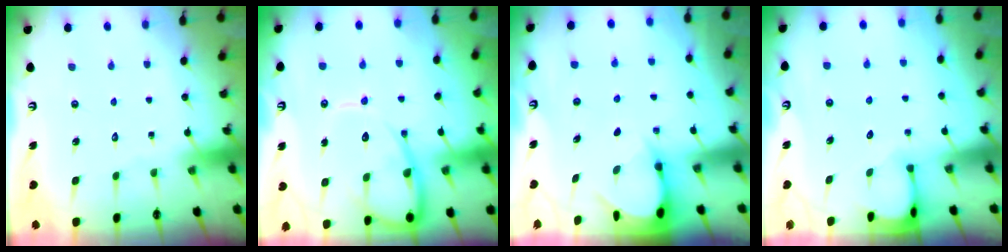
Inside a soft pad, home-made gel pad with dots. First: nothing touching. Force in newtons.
{"total": 14.2, "press": 14.1, "slide": 1.5}
{"total": 3.5, "press": 3.5, "slide": 0.2}
{"total": 2.3, "press": 2.3, "slide": 0.4}